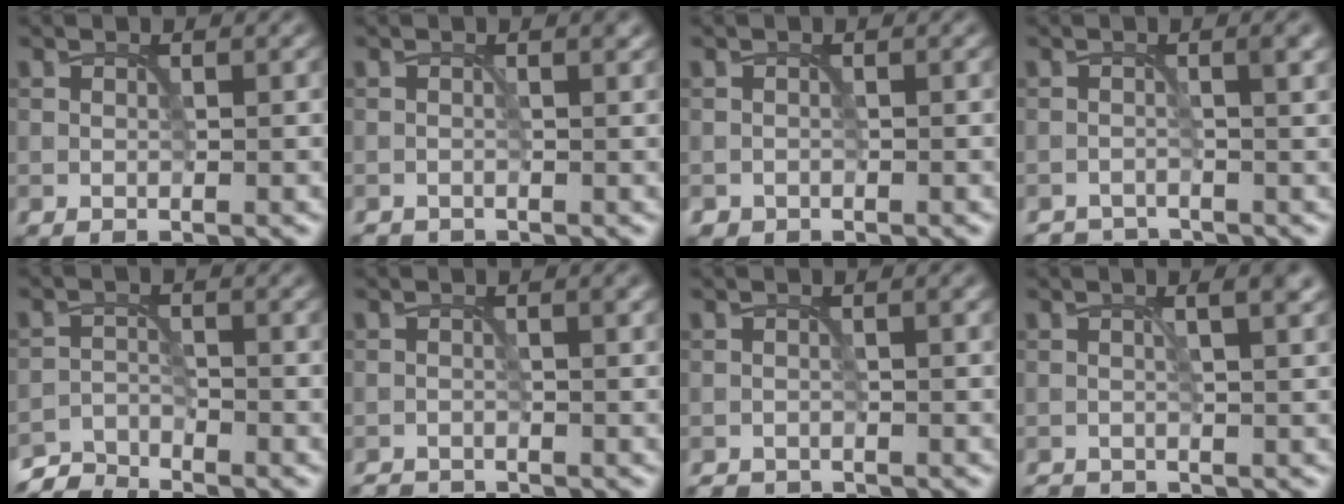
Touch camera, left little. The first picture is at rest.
{"total": 0.7, "force": [-0.5, 0.4, 0.2], "torque": [-0.002, -0.005, -0.010]}
{"total": 0.5, "force": [-0.4, 0.3, -0.1], "torque": [0.004, -0.004, -0.007]}
{"total": 2.2, "force": [-1.9, 0.6, 0.9], "torque": [-0.010, -0.006, -0.036]}
{"total": 3.3, "force": [-3.2, 0.4, 0.3], "torque": [-0.007, -0.001, -0.070]}
{"total": 1.8, "force": [-1.7, 0.4, 0.6], "torque": [-0.011, -0.005, -0.032]}
{"total": 1.7, "force": [-1.6, 0.4, 0.4], "torque": [-0.007, -0.004, -0.026]}
{"total": 2.3, "force": [-0.2, 0.8, 2.2], "torque": [-0.023, 0.003, -0.009]}